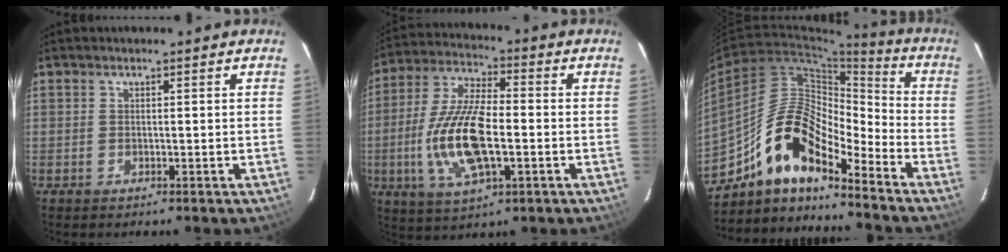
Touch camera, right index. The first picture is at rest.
{"total": 15.8, "force": [-3.1, 6.0, 14.3], "torque": [-0.298, -0.004, -0.059]}
{"total": 14.9, "force": [-10.9, 4.8, 9.0], "torque": [-0.156, 0.020, -0.210]}